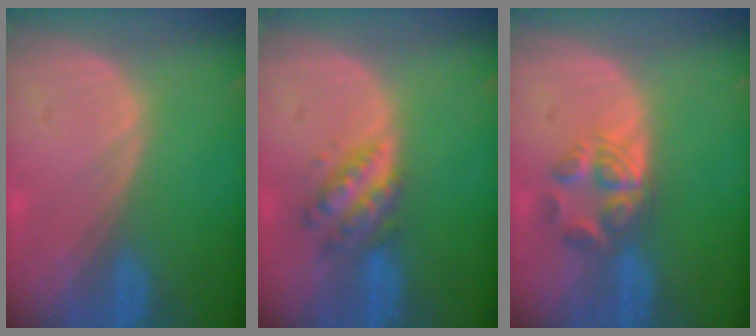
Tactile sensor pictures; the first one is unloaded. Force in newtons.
{"total": 5.0, "press": 5.0, "slide": 0.1}
{"total": 5.7, "press": 4.8, "slide": 3.2}